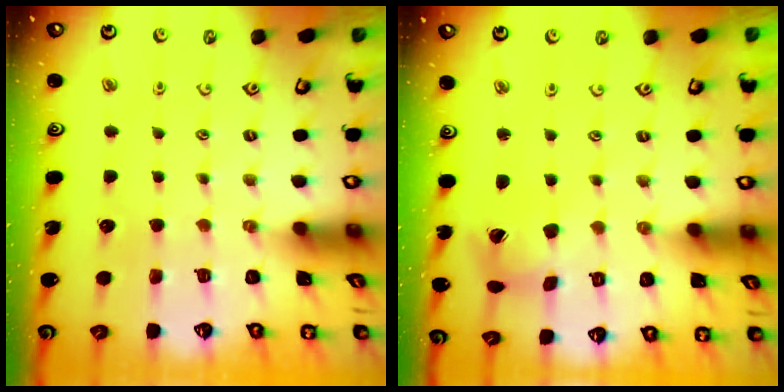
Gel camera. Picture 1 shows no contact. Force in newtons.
{"total": 5.1, "press": 5.1, "slide": 0.7}